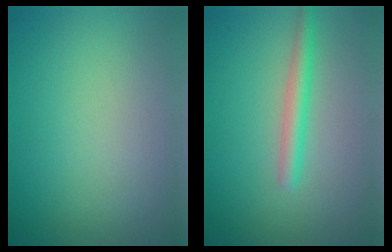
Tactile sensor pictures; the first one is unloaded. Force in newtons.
{"total": 2.3, "press": 2.3, "slide": 0.1}